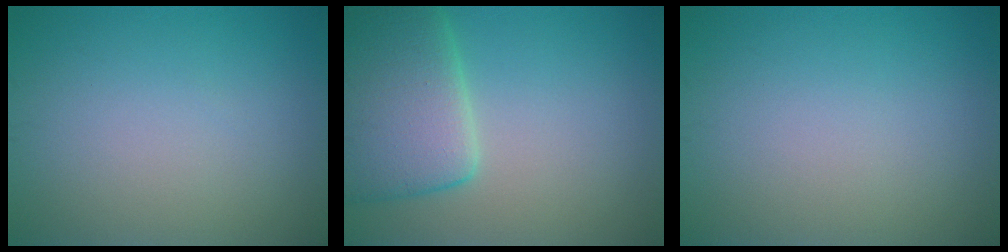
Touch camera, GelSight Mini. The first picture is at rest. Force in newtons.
{"total": 7.7, "press": 7.6, "slide": 0.5}
{"total": 0.0}